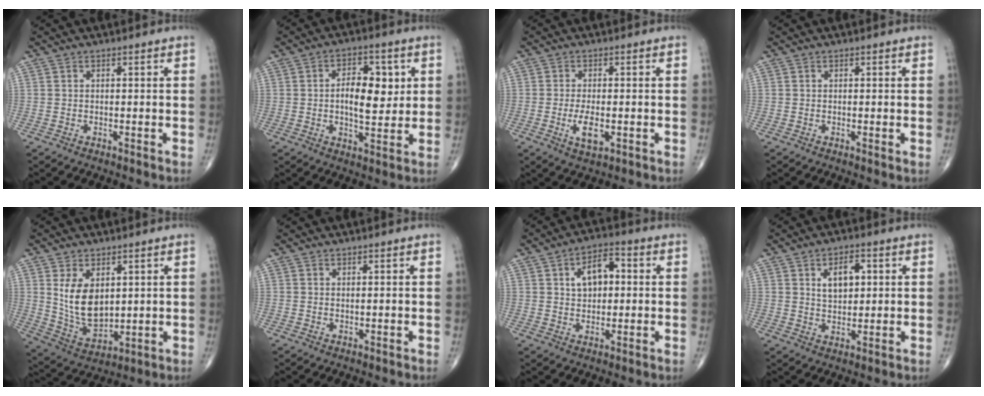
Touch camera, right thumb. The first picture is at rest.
{"total": 9.5, "force": [1.4, 5.0, 7.9], "torque": [-0.094, -0.006, 0.022]}
{"total": 4.9, "force": [-1.2, 2.1, 4.3], "torque": [-0.081, -0.007, -0.019]}
{"total": 0.6, "force": [0.0, 0.1, 0.6], "torque": [-0.015, -0.004, -0.002]}
{"total": 10.9, "force": [2.6, 6.7, 8.2], "torque": [-0.129, -0.023, 0.068]}
{"total": 0.0}
{"total": 7.9, "force": [1.7, 4.8, 6.0], "torque": [-0.075, 0.011, 0.022]}
{"total": 6.3, "force": [2.0, 3.7, 4.8], "torque": [-0.060, -0.006, 0.034]}